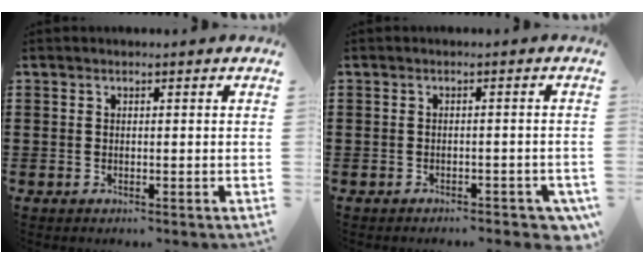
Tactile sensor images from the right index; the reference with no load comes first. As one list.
[{"total": 1.4, "force": [-1.4, 0.4, 0.2], "torque": [-0.009, 0.000, -0.029]}]